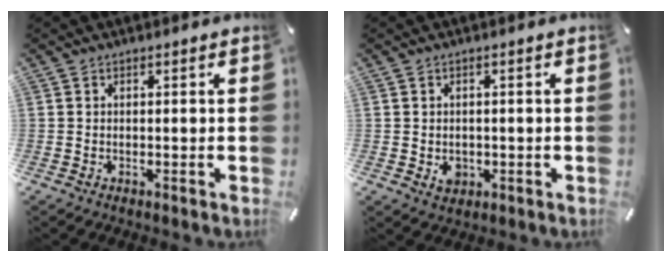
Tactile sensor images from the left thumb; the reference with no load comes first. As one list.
[{"total": 3.1, "force": [-0.6, 2.7, 1.5], "torque": [-0.009, -0.002, -0.011]}]